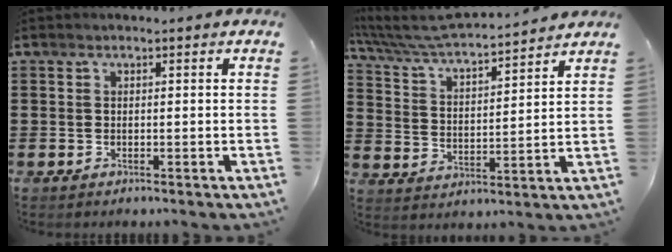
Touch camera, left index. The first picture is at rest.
{"total": 5.5, "force": [5.3, 0.0, 1.7], "torque": [-0.058, -0.041, 0.085]}